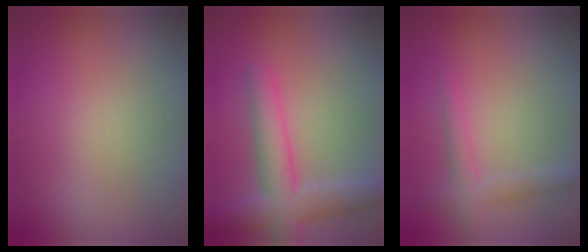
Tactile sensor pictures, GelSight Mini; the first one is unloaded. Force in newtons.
{"total": 5.3, "press": 5.2, "slide": 0.3}
{"total": 2.1, "press": 2.1, "slide": 0.1}